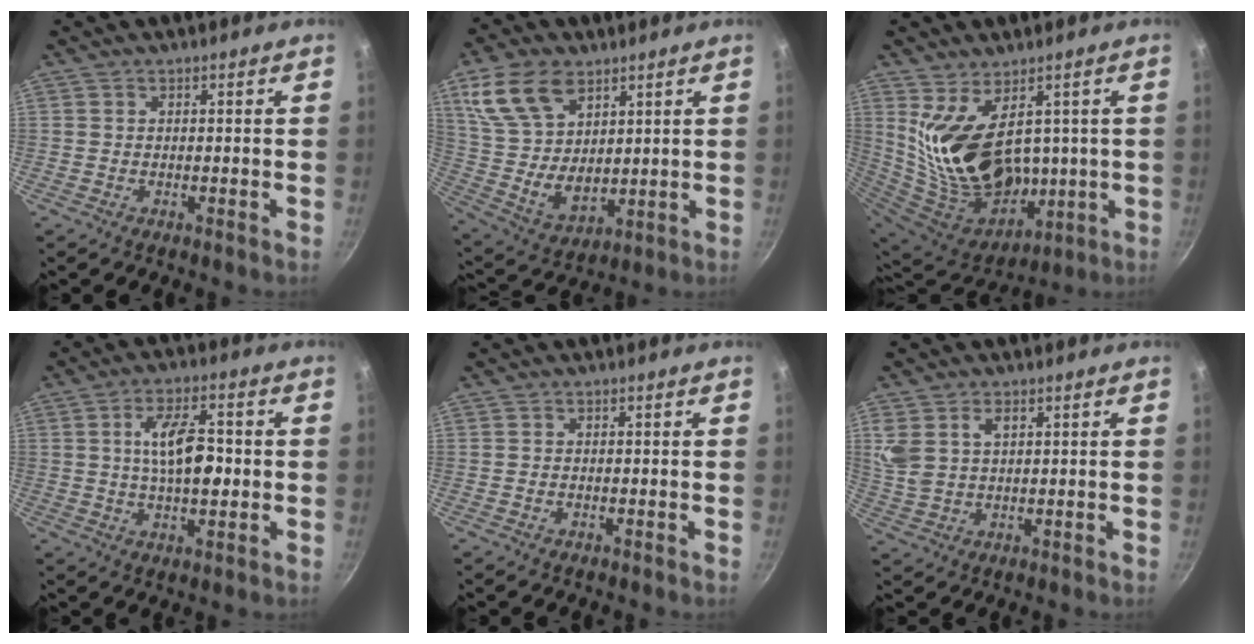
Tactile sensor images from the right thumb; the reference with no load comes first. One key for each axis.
{"total": 15.9, "fx": 7.9, "fy": 9.7, "fz": 9.9, "tx": -0.165, "ty": -0.034, "tz": 0.166}
{"total": 19.0, "fx": 3.2, "fy": 11.6, "fz": 14.7, "tx": -0.255, "ty": -0.028, "tz": 0.100}
{"total": 10.3, "fx": 0.7, "fy": 4.7, "fz": 9.2, "tx": -0.146, "ty": 0.005, "tz": 0.011}
{"total": 0.5, "fx": -0.2, "fy": 0.4, "fz": 0.4, "tx": -0.009, "ty": 0.004, "tz": -0.003}
{"total": 6.5, "fx": 2.4, "fy": 3.9, "fz": 4.6, "tx": -0.103, "ty": 0.002, "tz": 0.057}